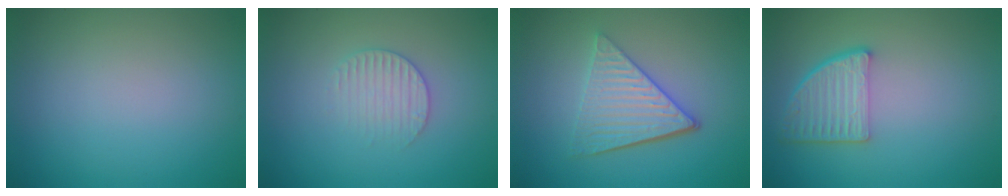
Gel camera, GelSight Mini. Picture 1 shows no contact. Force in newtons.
{"total": 2.2, "press": 2.1, "slide": 0.5}
{"total": 4.8, "press": 3.6, "slide": 3.1}
{"total": 4.5, "press": 3.4, "slide": 2.9}